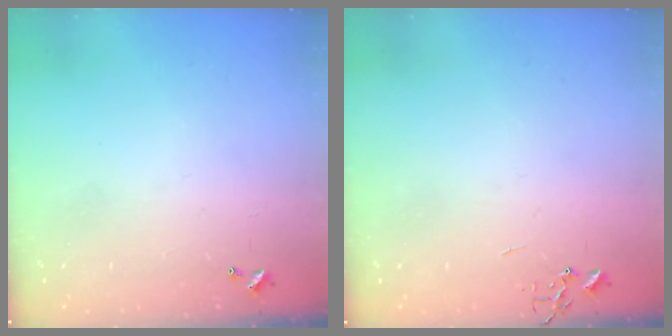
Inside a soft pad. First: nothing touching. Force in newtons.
{"total": 0.0}